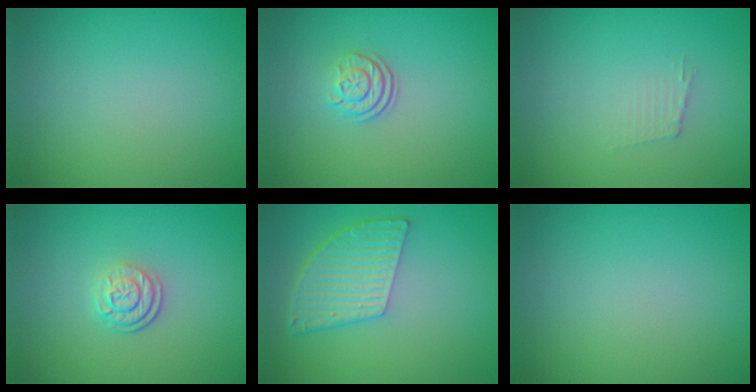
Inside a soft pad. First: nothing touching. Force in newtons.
{"total": 2.3, "press": 1.7, "slide": 1.6}
{"total": 1.1, "press": 1.0, "slide": 0.2}
{"total": 2.5, "press": 1.9, "slide": 1.7}
{"total": 5.6, "press": 4.1, "slide": 3.7}
{"total": 0.0}